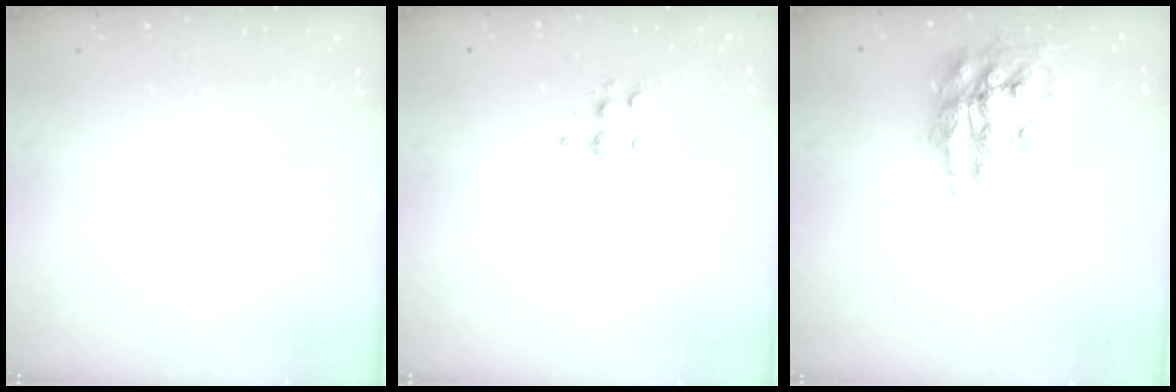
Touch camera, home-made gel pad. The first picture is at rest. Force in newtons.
{"total": 5.4, "press": 5.2, "slide": 1.4}
{"total": 17.1, "press": 17.0, "slide": 1.5}